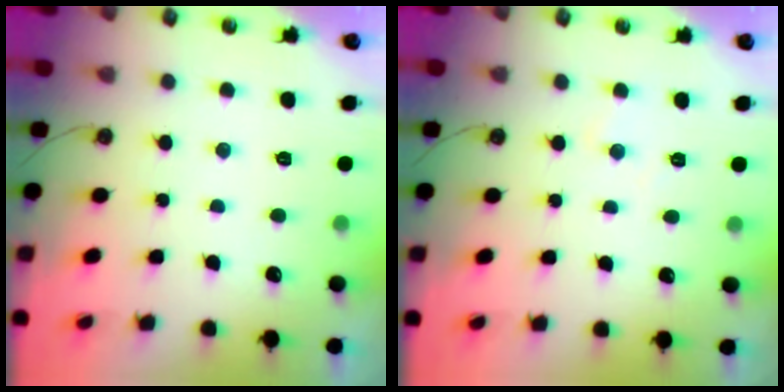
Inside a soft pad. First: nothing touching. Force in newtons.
{"total": 4.1, "press": 4.0, "slide": 0.7}